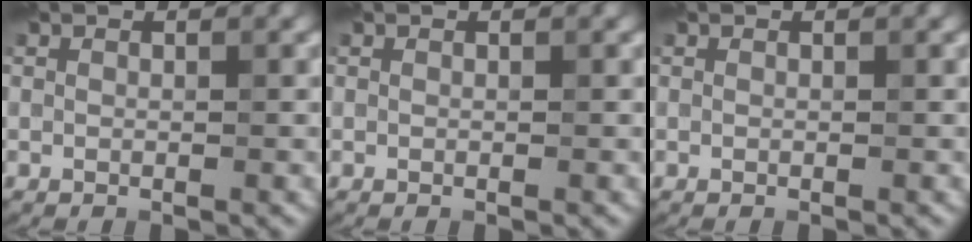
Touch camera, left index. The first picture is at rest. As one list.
[{"total": 0.0}, {"total": 0.0}]